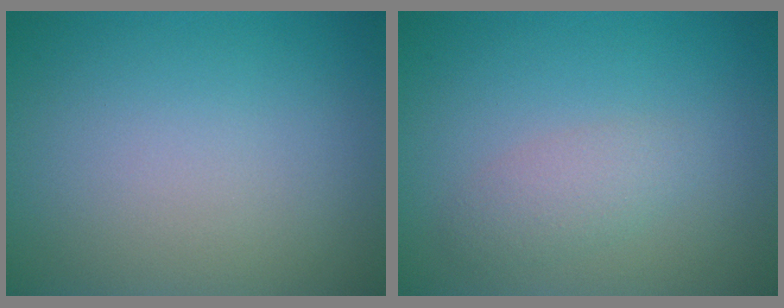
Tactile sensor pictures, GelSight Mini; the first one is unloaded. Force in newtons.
{"total": 1.9, "press": 1.9, "slide": 0.1}